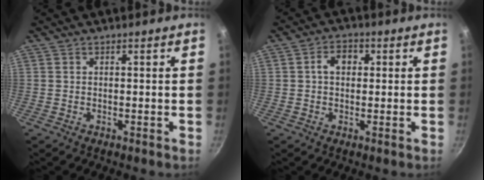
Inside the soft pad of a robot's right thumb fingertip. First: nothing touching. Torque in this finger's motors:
{"motor_torque": [0.29, 1.41, 0.41, 0.02, 0.00]}